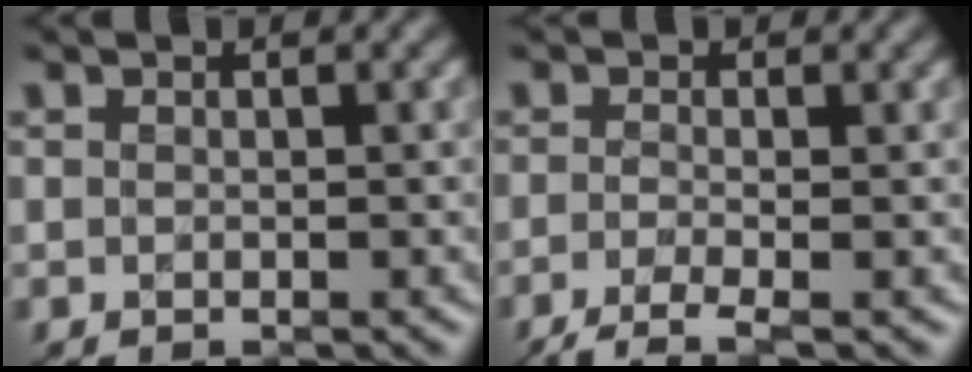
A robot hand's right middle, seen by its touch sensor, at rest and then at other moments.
{"total": 2.6, "force": [-1.5, 0.6, 2.1], "torque": [-0.041, -0.002, -0.041]}